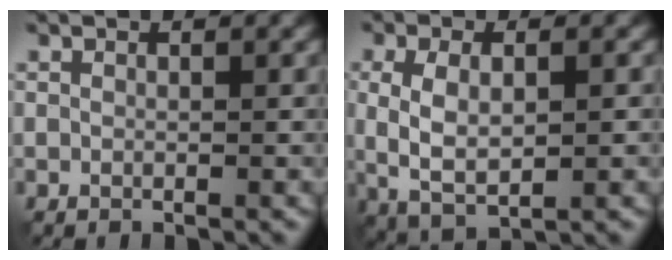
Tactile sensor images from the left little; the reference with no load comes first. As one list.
[{"total": 5.0, "force": [-0.2, 2.5, 4.4], "torque": [-0.093, -0.002, 0.001]}]